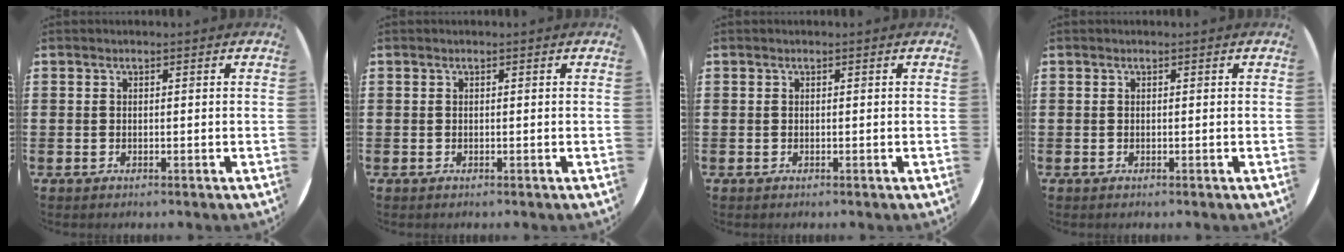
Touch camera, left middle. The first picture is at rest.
{"total": 0.0}
{"total": 0.0}
{"total": 0.0}